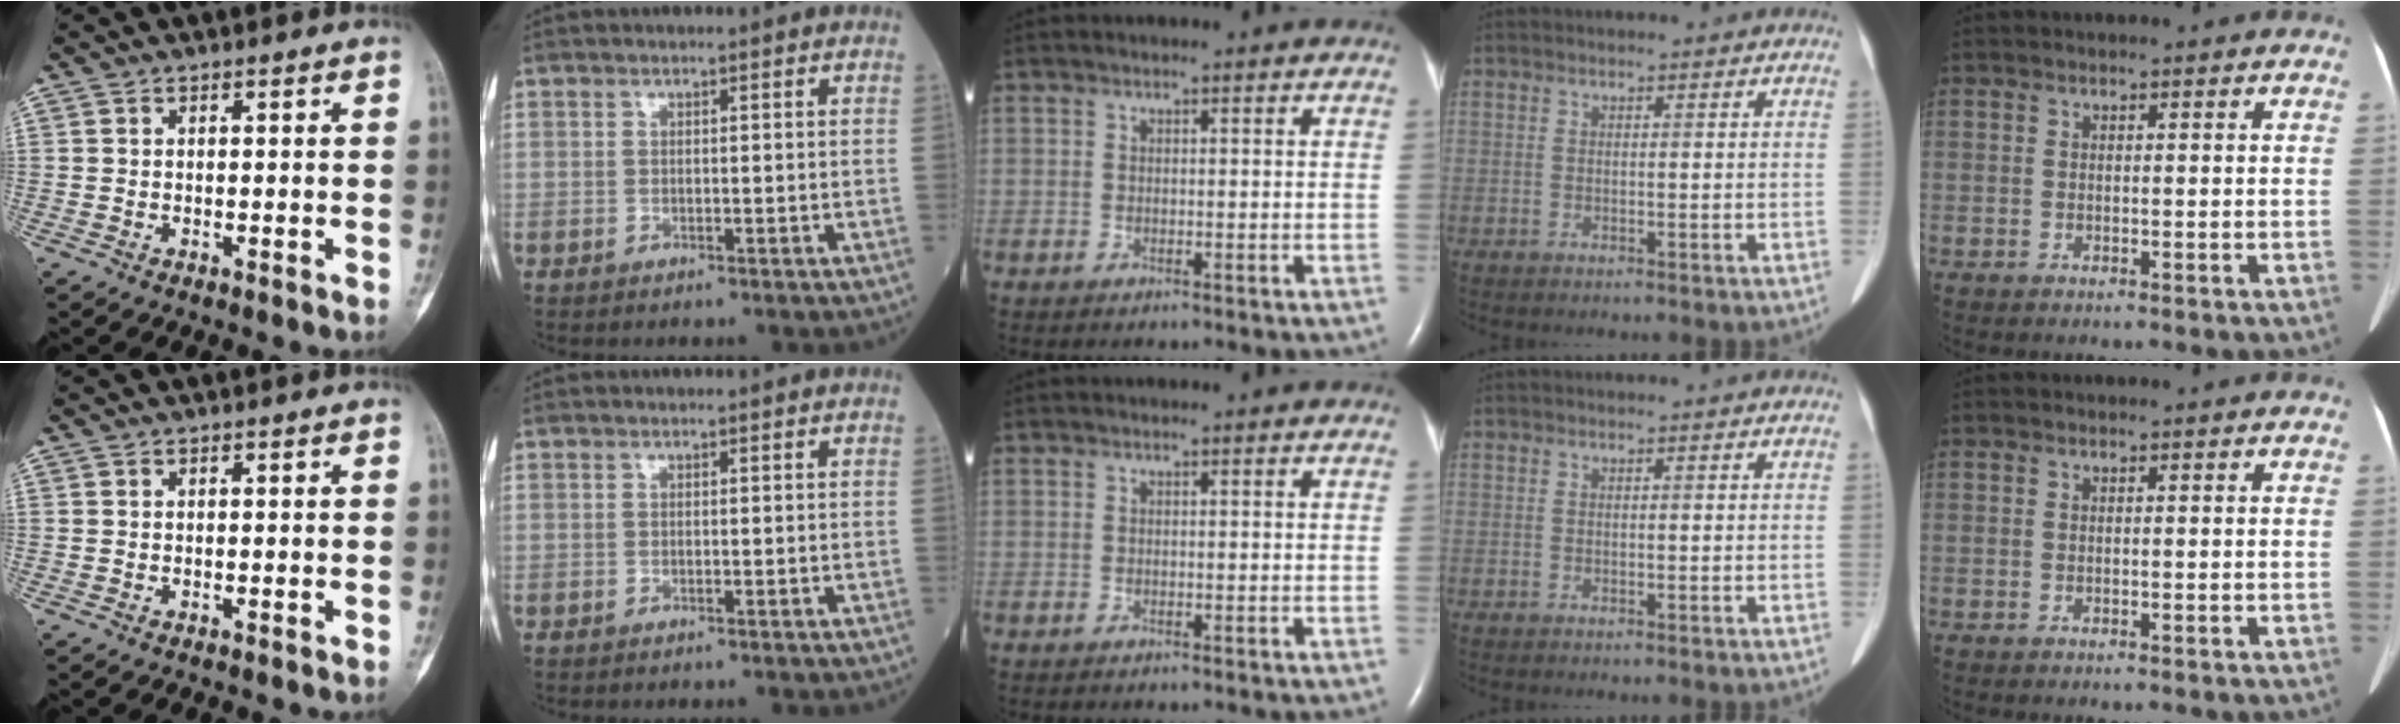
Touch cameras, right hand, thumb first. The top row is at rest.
{}